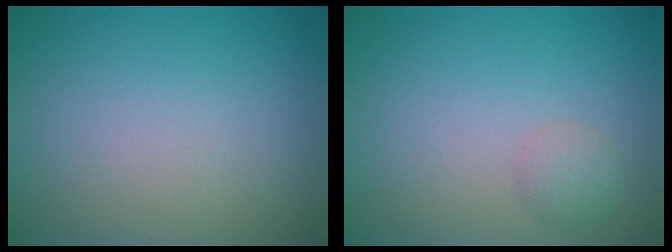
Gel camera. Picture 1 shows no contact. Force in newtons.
{"total": 1.5, "press": 1.5, "slide": 0.1}